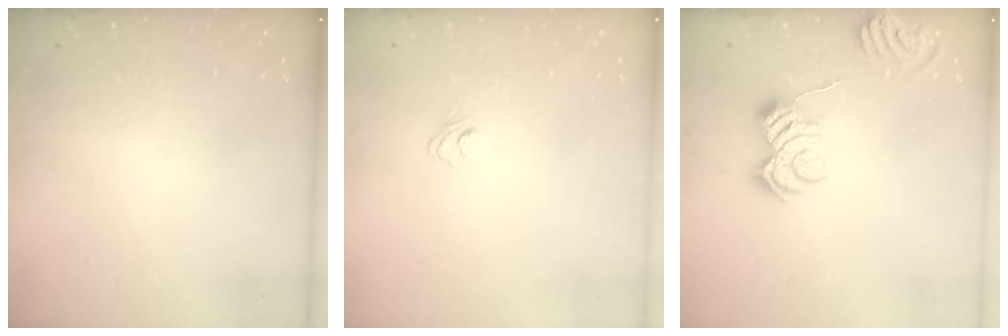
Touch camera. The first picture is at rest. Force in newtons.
{"total": 4.3, "press": 4.0, "slide": 1.4}
{"total": 9.6, "press": 9.6, "slide": 0.5}